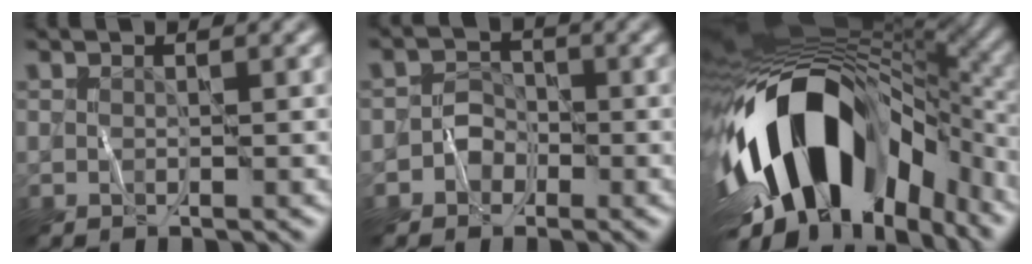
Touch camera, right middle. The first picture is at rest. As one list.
[{"total": 1.7, "force": [-0.7, 1.5, 0.3], "torque": [0.003, 0.010, -0.016]}, {"total": 15.6, "force": [-4.3, 9.1, 11.9], "torque": [-0.191, 0.005, -0.071]}]